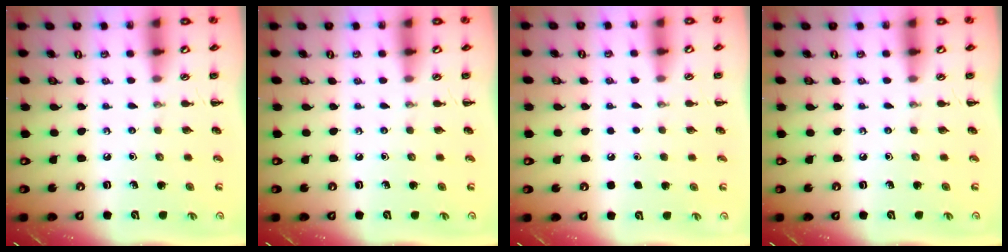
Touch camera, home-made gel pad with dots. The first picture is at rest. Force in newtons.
{"total": 0.0}
{"total": 1.7, "press": 1.7, "slide": 0.1}
{"total": 0.0}